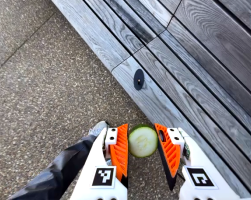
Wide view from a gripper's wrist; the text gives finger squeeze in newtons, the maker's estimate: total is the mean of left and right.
{"total": 13.1, "left": 13.1, "right": 13.1}